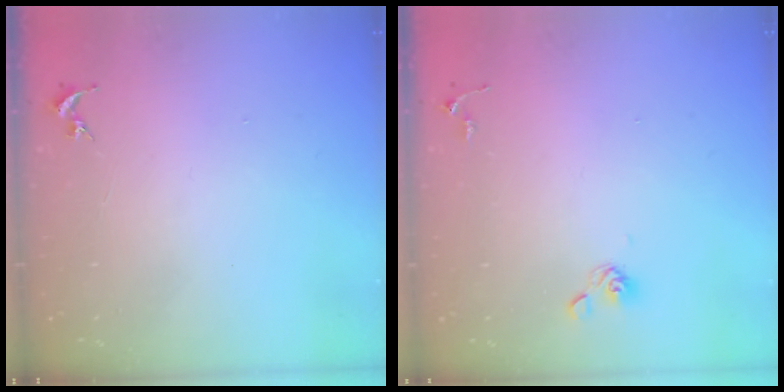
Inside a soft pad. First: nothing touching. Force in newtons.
{"total": 5.7, "press": 5.3, "slide": 2.1}